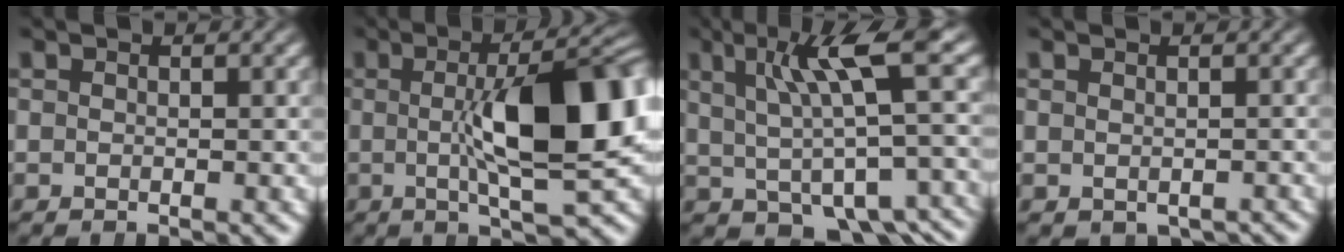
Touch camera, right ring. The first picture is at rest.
{"total": 12.5, "force": [-0.4, 3.6, 11.9], "torque": [-0.161, 0.005, 0.001]}
{"total": 6.7, "force": [-1.4, 2.4, 6.1], "torque": [-0.077, -0.006, -0.007]}
{"total": 1.0, "force": [-0.8, 0.6, 0.2], "torque": [-0.003, -0.012, -0.001]}